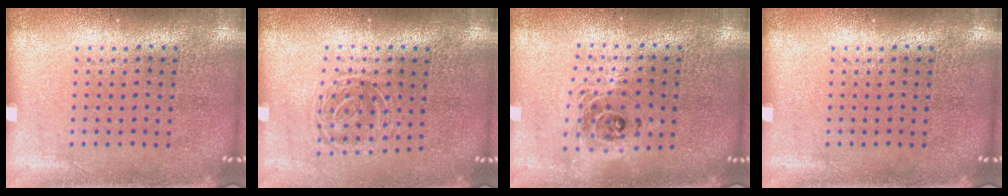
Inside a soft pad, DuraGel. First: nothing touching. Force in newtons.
{"total": 1.3, "press": 1.1, "slide": 0.7}
{"total": 1.4, "press": 1.2, "slide": 0.7}
{"total": 0.0}